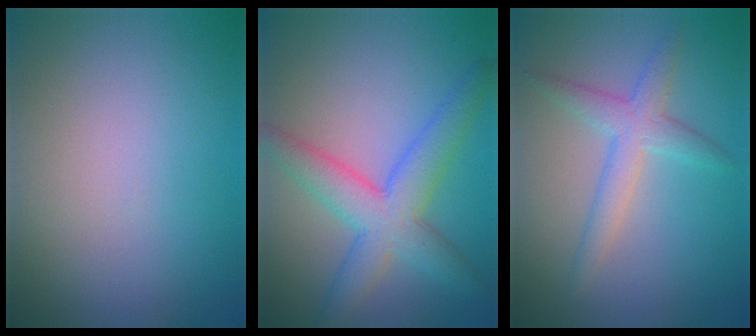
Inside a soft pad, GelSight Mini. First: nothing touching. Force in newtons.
{"total": 5.8, "press": 5.8, "slide": 0.2}
{"total": 3.1, "press": 3.1, "slide": 0.1}